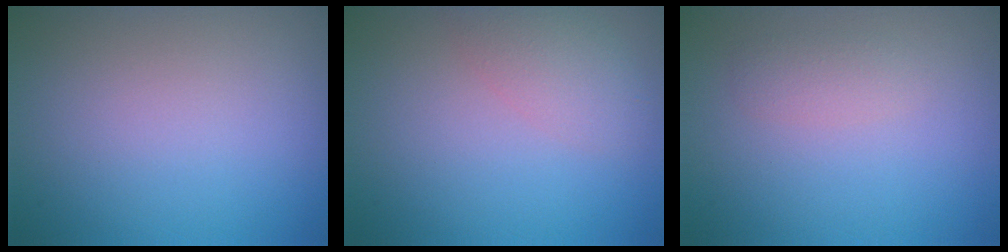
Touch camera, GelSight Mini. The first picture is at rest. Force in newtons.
{"total": 2.7, "press": 2.7, "slide": 0.2}
{"total": 1.3, "press": 1.3, "slide": 0.1}